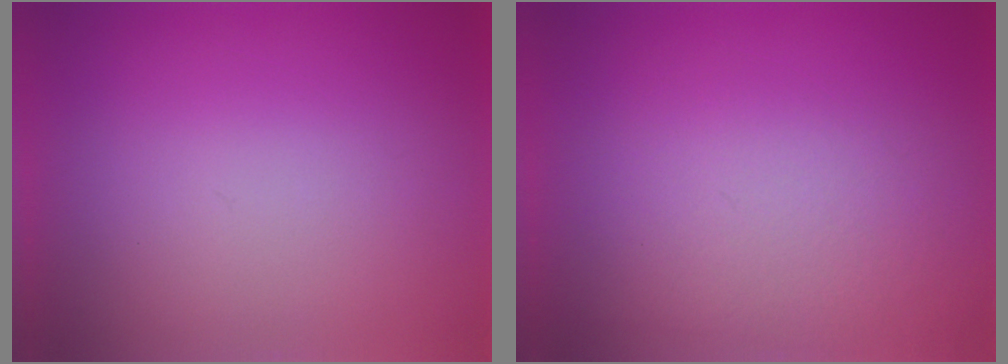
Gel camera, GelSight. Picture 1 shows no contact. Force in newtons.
{"total": 3.6}